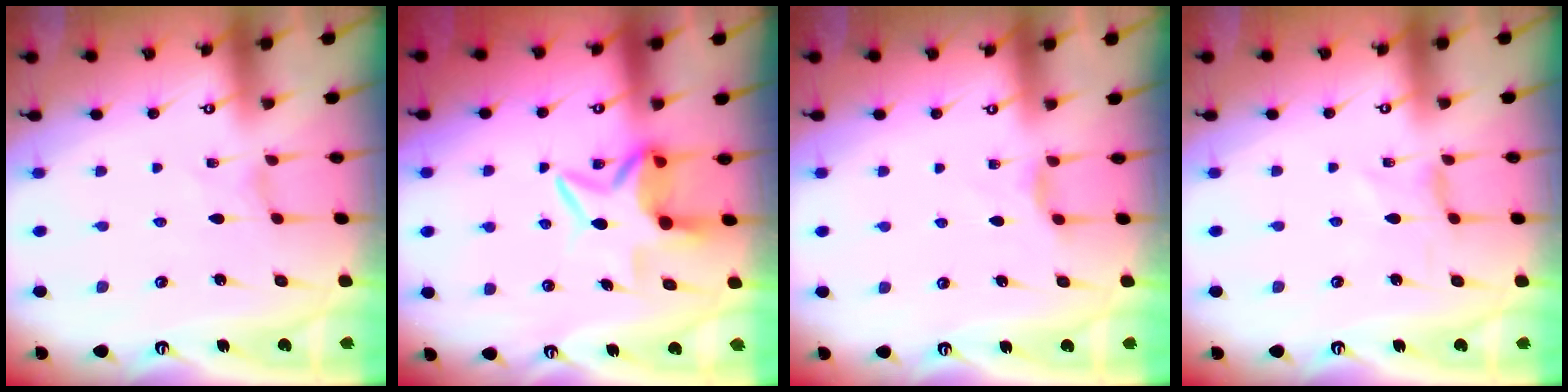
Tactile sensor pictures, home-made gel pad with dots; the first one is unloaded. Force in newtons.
{"total": 7.0, "press": 6.9, "slide": 1.1}
{"total": 2.6, "press": 2.6, "slide": 0.4}
{"total": 0.0}